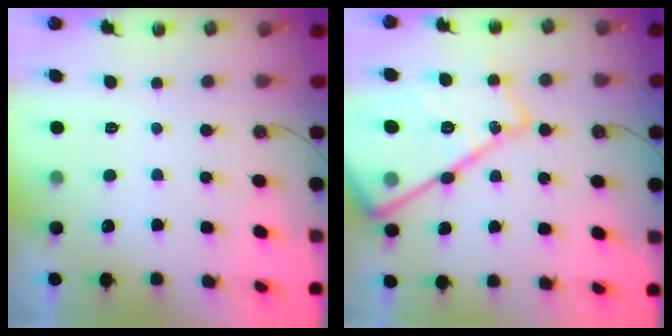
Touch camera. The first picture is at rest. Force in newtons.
{"total": 25.1, "press": 25.0, "slide": 2.5}